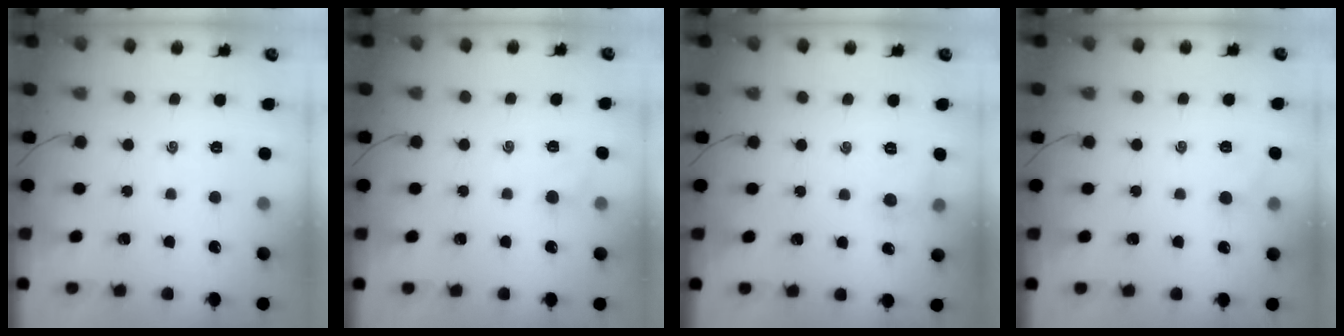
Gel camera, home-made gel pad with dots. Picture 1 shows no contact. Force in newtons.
{"total": 4.4, "press": 4.3, "slide": 1.0}
{"total": 5.5, "press": 5.2, "slide": 1.7}
{"total": 5.9, "press": 5.6, "slide": 2.0}